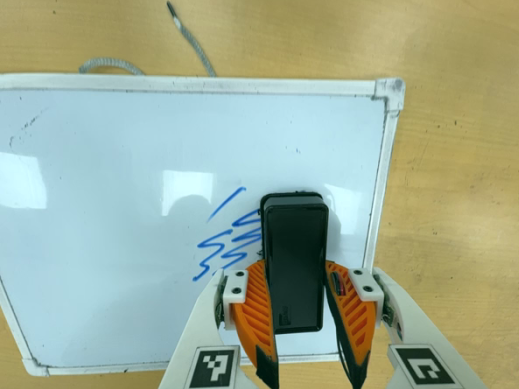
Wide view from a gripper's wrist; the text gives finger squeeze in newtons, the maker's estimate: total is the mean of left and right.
{"total": 10.6, "left": 10.2, "right": 10.9}